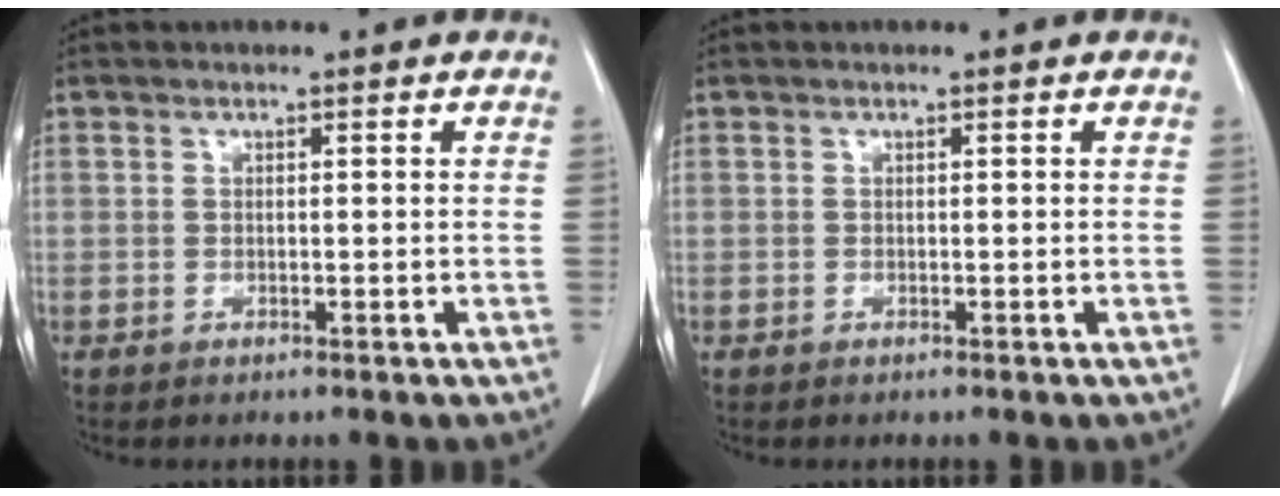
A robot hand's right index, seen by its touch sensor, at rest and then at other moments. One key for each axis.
{"total": 0.0}